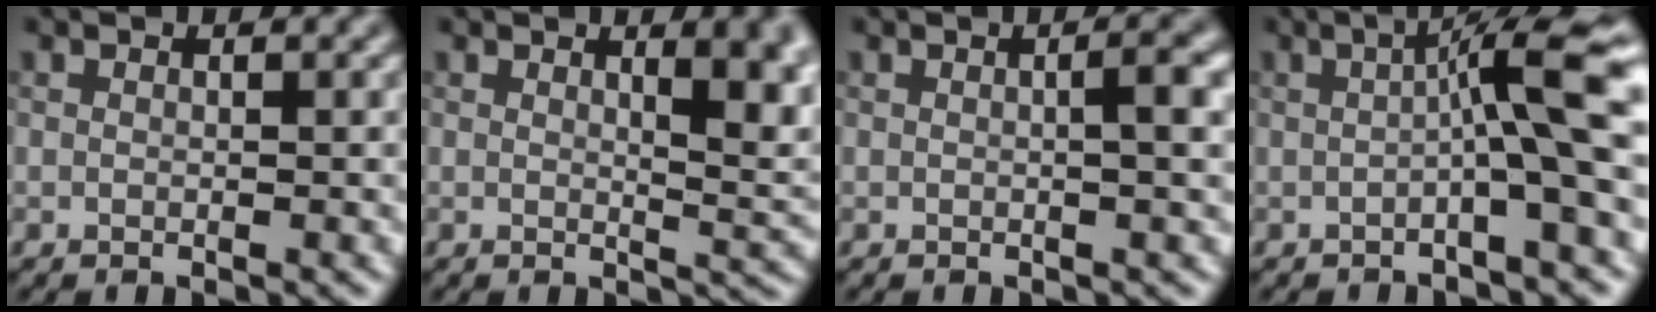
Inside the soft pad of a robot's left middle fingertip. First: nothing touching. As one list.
[{"total": 6.3, "force": [2.2, 2.4, 5.4], "torque": [-0.045, -0.002, 0.033]}, {"total": 3.0, "force": [0.2, 0.8, 2.9], "torque": [-0.035, 0.009, -0.001]}, {"total": 7.8, "force": [-0.3, 0.9, 7.7], "torque": [-0.110, 0.023, -0.016]}]